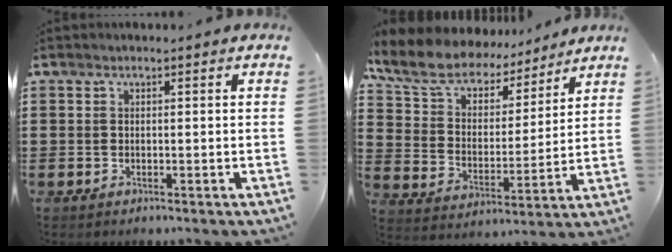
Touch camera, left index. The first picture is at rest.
{"total": 8.5, "force": [7.6, 2.9, 2.3], "torque": [-0.086, -0.045, 0.137]}